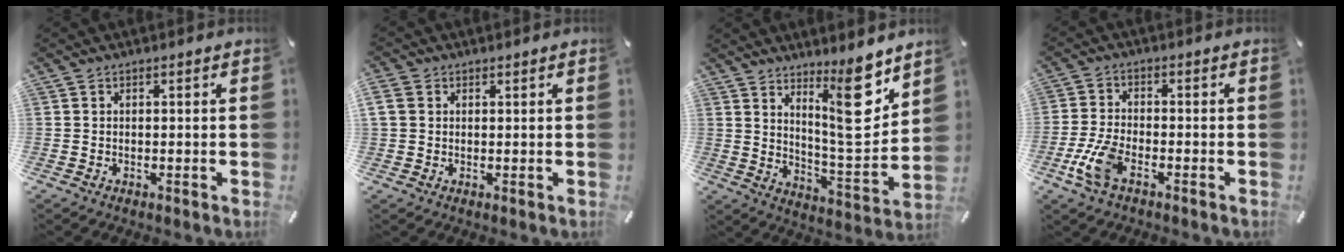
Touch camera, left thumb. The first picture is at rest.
{"total": 2.6, "force": [0.9, 2.2, 1.2], "torque": [-0.025, 0.005, 0.016]}
{"total": 15.5, "force": [9.2, 4.9, 11.5], "torque": [-0.140, -0.076, 0.147]}
{"total": 7.5, "force": [-3.5, 3.4, 5.8], "torque": [-0.137, -0.004, -0.064]}